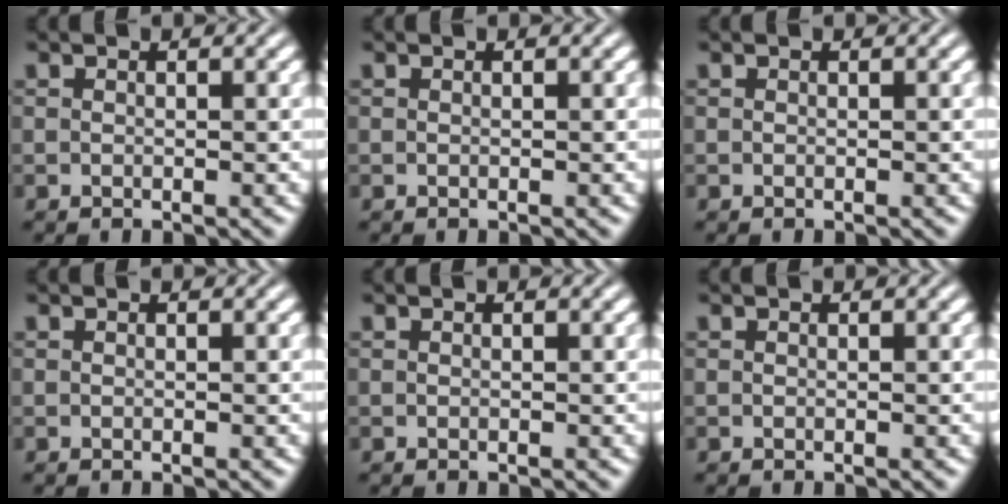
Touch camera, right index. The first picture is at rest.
{"total": 0.0}
{"total": 0.0}
{"total": 0.0}
{"total": 0.0}
{"total": 0.0}